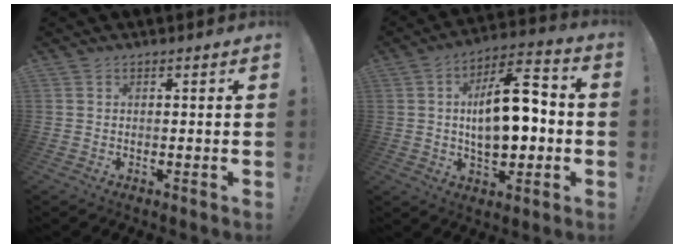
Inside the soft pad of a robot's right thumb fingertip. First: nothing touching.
{"total": 17.8, "force": [-0.6, 9.0, 15.4], "torque": [-0.243, 0.009, -0.013]}